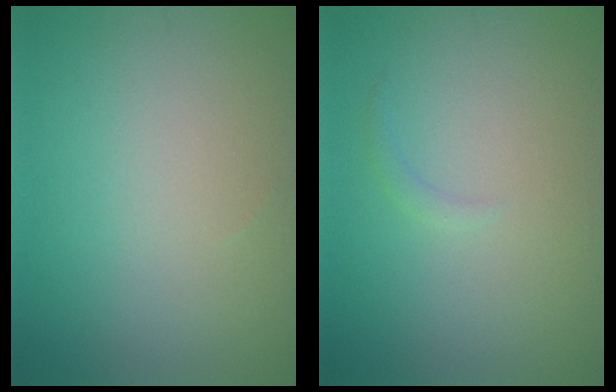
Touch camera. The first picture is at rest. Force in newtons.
{"total": 0.7, "press": 0.7, "slide": 0.1}